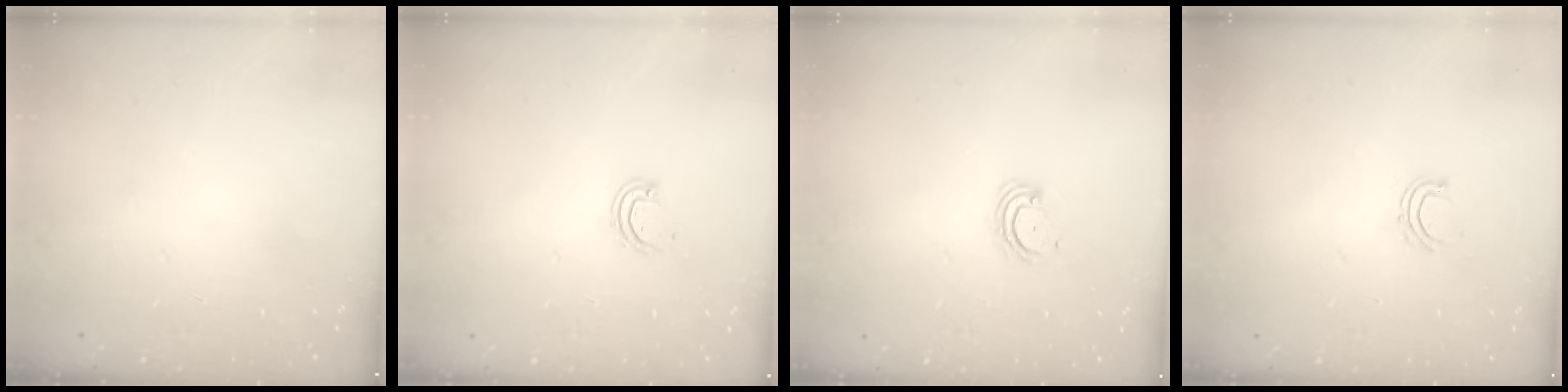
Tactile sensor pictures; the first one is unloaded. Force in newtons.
{"total": 3.7, "press": 3.7, "slide": 0.2}
{"total": 2.3, "press": 2.3, "slide": 0.2}
{"total": 5.0, "press": 4.9, "slide": 0.7}